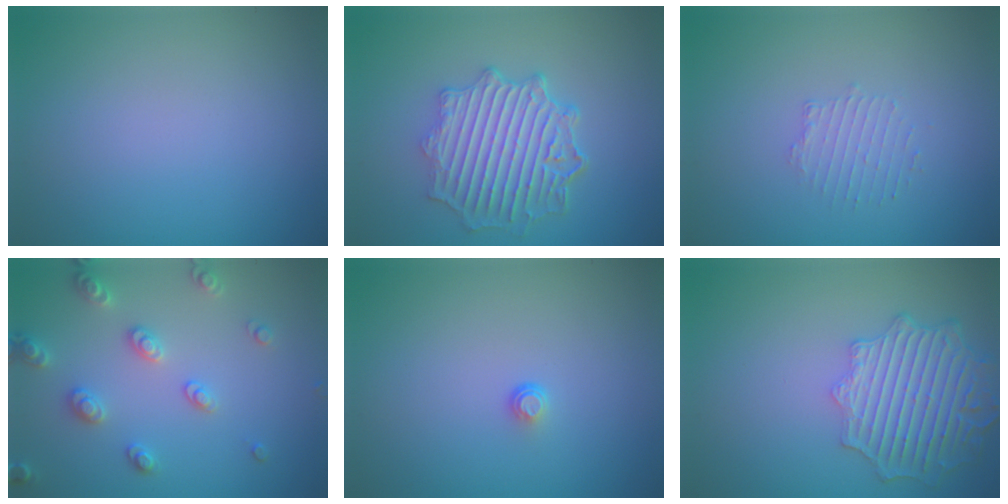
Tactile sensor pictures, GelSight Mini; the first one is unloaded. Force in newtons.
{"total": 5.7, "press": 5.0, "slide": 2.8}
{"total": 1.3, "press": 0.7, "slide": 1.1}
{"total": 2.9, "press": 2.9, "slide": 0.5}
{"total": 0.7, "press": 0.4, "slide": 0.6}
{"total": 6.3, "press": 5.1, "slide": 3.7}